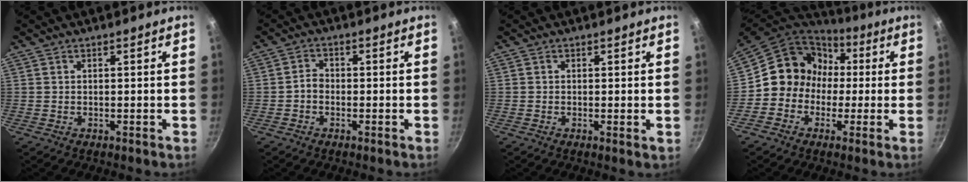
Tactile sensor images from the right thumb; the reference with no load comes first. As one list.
[{"total": 2.1, "force": [-0.8, 1.6, 1.2], "torque": [-0.019, 0.015, -0.020]}, {"total": 0.7, "force": [0.1, 0.1, 0.6], "torque": [-0.011, -0.005, -0.002]}, {"total": 12.8, "force": [0.2, 11.9, 4.9], "torque": [-0.041, 0.043, -0.017]}]